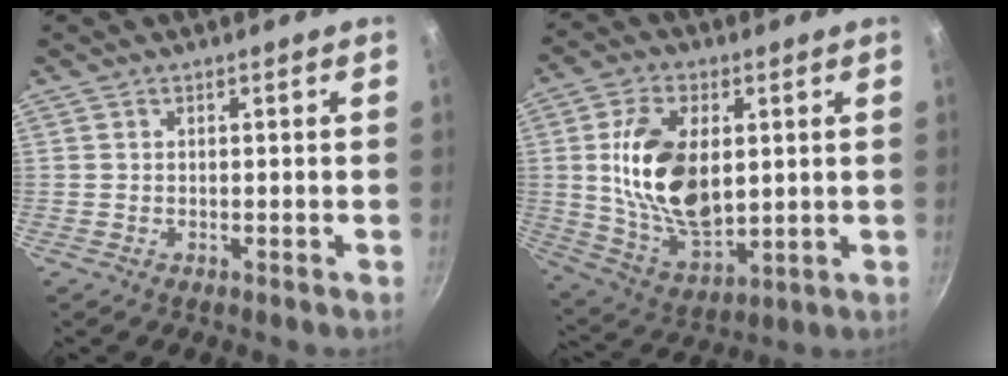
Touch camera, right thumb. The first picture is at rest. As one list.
[{"total": 17.8, "force": [2.3, 10.2, 14.4], "torque": [-0.249, -0.015, 0.054]}]